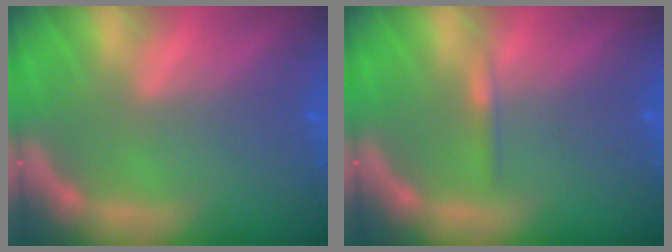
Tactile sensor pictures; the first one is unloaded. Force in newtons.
{"total": 0.9}